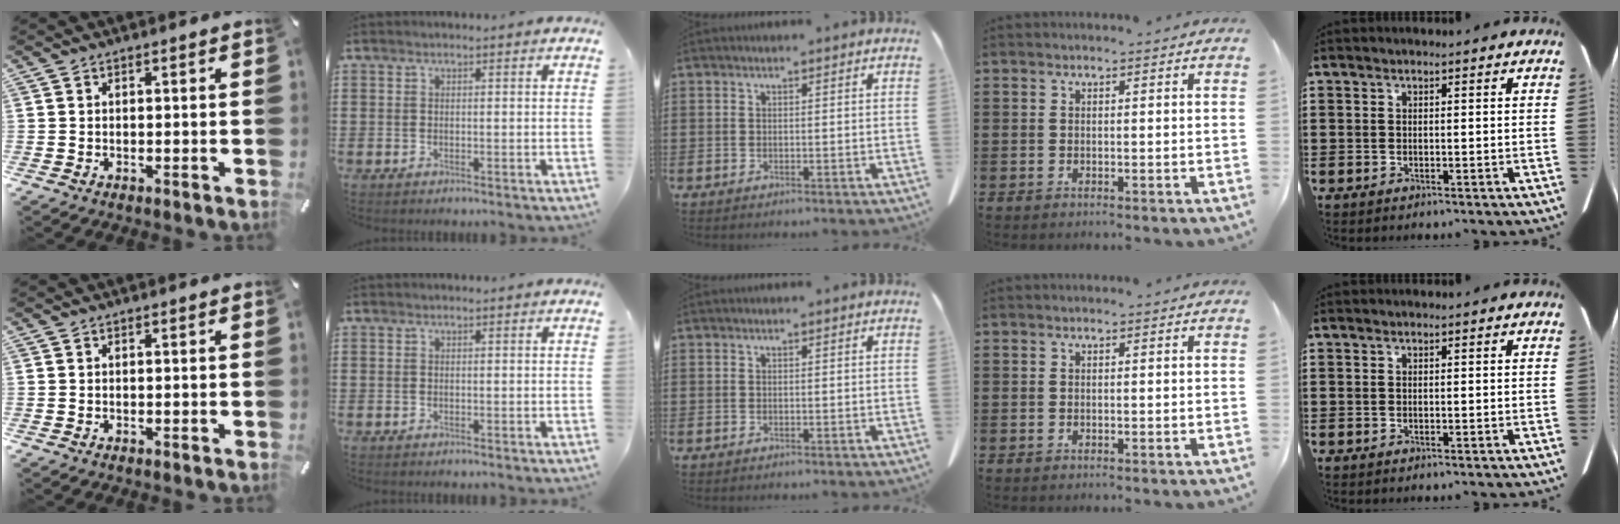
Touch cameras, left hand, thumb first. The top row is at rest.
{}